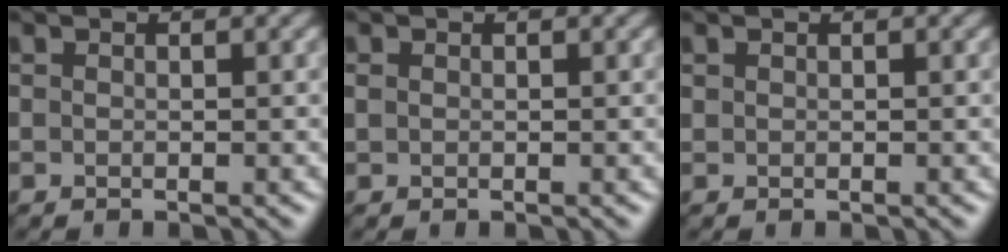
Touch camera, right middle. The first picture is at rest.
{"total": 0.5, "force": [0.2, 0.5, 0.2], "torque": [-0.003, -0.001, 0.003]}
{"total": 0.0}